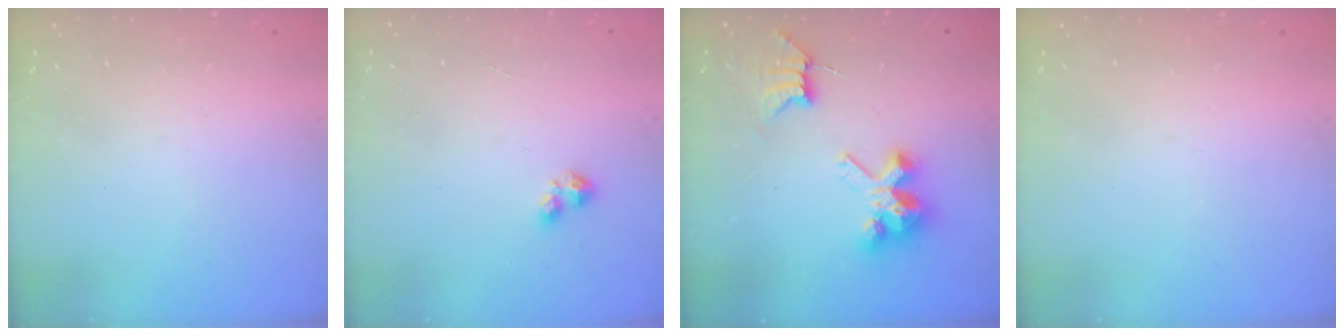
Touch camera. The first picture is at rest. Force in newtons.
{"total": 1.9, "press": 1.9, "slide": 0.4}
{"total": 8.1, "press": 8.1, "slide": 0.7}
{"total": 0.0}